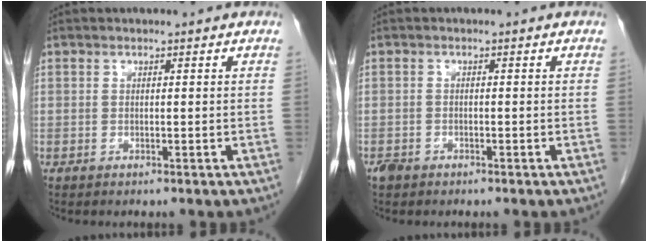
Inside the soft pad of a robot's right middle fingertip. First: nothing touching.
{"total": 1.5, "force": [-1.1, 0.9, 0.6], "torque": [-0.018, 0.001, -0.018]}